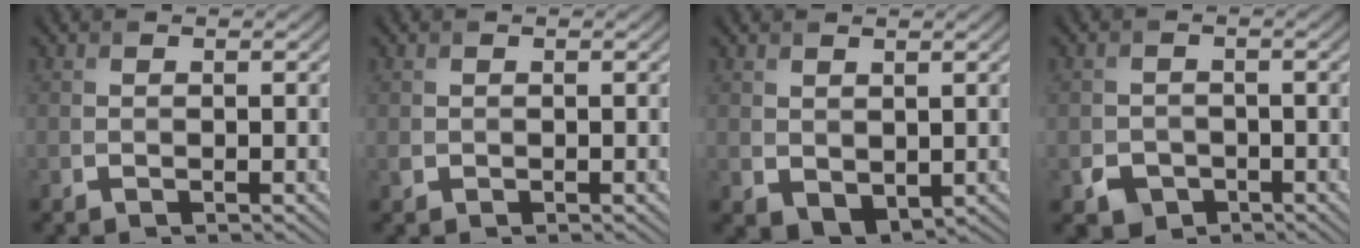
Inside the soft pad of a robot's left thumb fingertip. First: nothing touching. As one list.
[{"total": 0.6, "force": [0.1, 0.6, 0.1], "torque": [-0.005, -0.005, 0.004]}, {"total": 3.2, "force": [0.5, 2.4, 2.0], "torque": [-0.049, -0.014, 0.018]}, {"total": 3.2, "force": [-1.6, 2.6, 1.0], "torque": [-0.021, -0.009, -0.030]}]